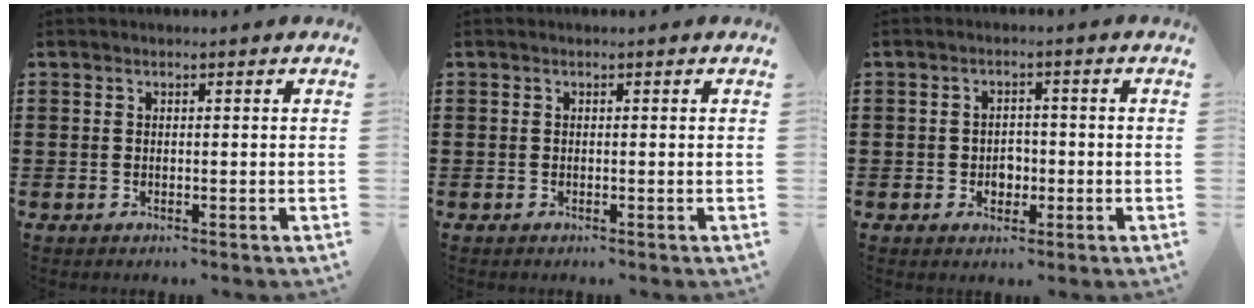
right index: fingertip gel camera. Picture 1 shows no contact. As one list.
[{"total": 0.0}, {"total": 2.6, "force": [-0.7, 2.2, 1.2], "torque": [-0.022, 0.003, -0.018]}]